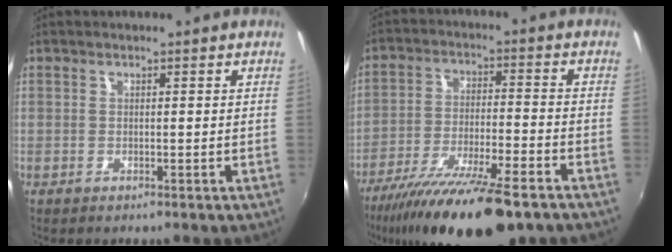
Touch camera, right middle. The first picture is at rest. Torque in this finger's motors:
{"motor_torque": [1.07, -1.07, 0.76, 0.19]}